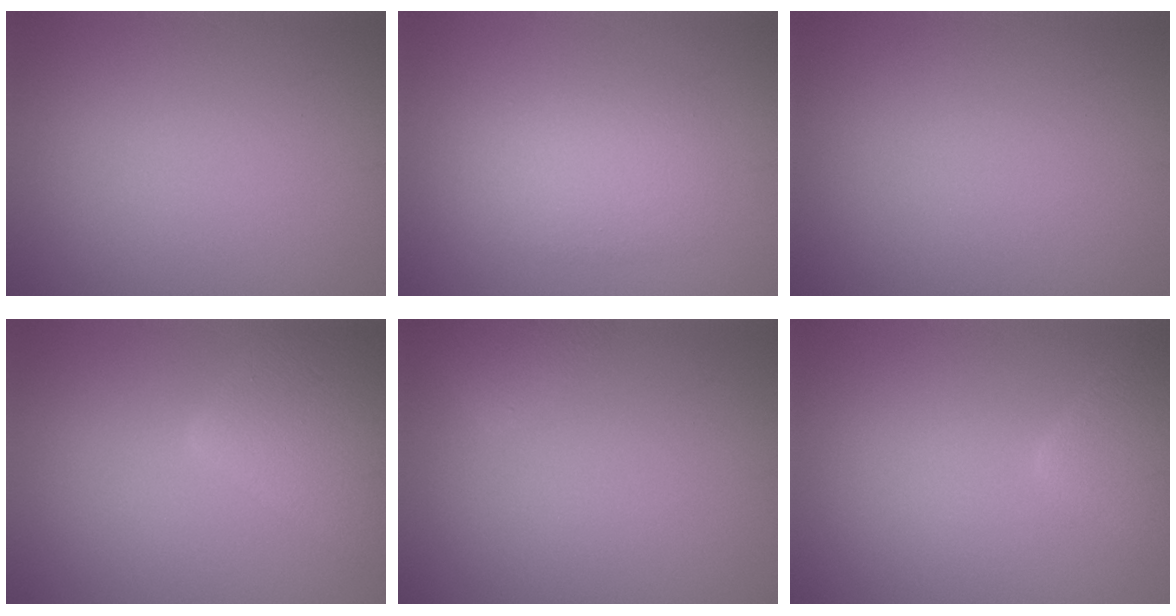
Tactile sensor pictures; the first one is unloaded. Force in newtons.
{"total": 2.8, "press": 2.8, "slide": 0.2}
{"total": 0.0}
{"total": 7.8, "press": 7.8, "slide": 0.5}
{"total": 1.6, "press": 1.6, "slide": 0.2}
{"total": 3.7, "press": 3.7, "slide": 0.3}